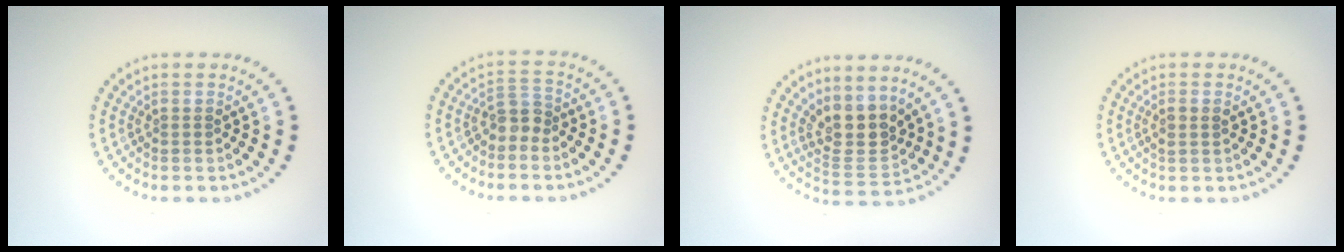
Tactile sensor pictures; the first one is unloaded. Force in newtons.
{"total": 2.1, "press": 1.7, "slide": 1.3}
{"total": 3.9, "press": 3.3, "slide": 1.9}
{"total": 1.1, "press": 1.1, "slide": 0.2}